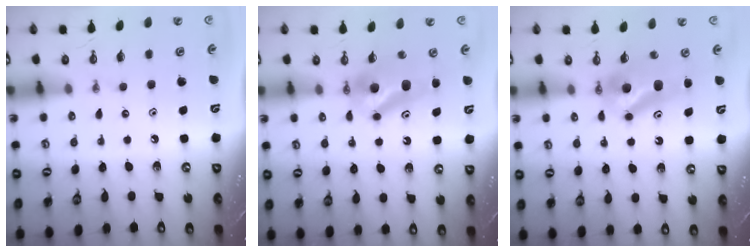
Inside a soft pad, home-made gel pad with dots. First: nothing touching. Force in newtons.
{"total": 7.6, "press": 6.8, "slide": 3.5}
{"total": 7.3, "press": 6.8, "slide": 2.5}